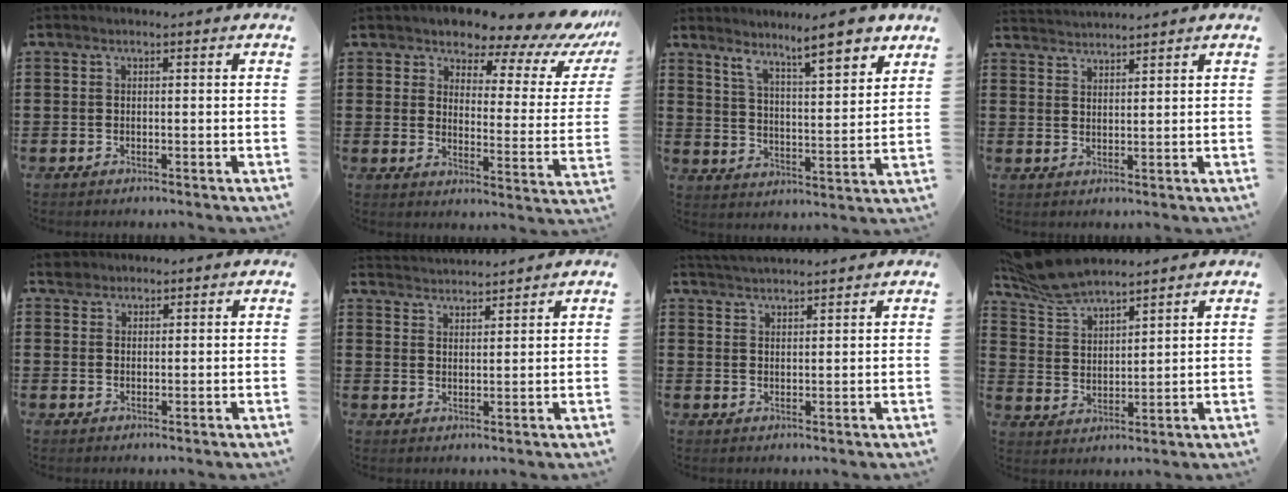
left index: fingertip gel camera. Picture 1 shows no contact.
{"total": 6.8, "force": [5.8, 2.5, 2.5], "torque": [-0.057, -0.041, 0.095]}
{"total": 8.6, "force": [7.4, 0.9, 4.4], "torque": [-0.075, -0.044, 0.122]}
{"total": 2.5, "force": [2.5, -0.3, -0.5], "torque": [0.000, -0.009, 0.048]}
{"total": 2.1, "force": [1.7, 1.2, 0.1], "torque": [0.000, 0.002, 0.032]}
{"total": 3.1, "force": [3.1, -0.2, -0.4], "torque": [-0.003, -0.013, 0.056]}
{"total": 2.8, "force": [2.7, -0.4, 0.0], "torque": [-0.008, -0.008, 0.052]}
{"total": 8.2, "force": [7.5, 1.9, 2.8], "torque": [-0.086, -0.020, 0.140]}